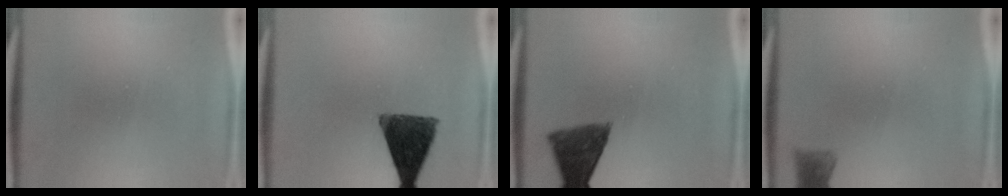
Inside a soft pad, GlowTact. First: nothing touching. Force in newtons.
{"total": 11.9}
{"total": 8.0}
{"total": 2.0}